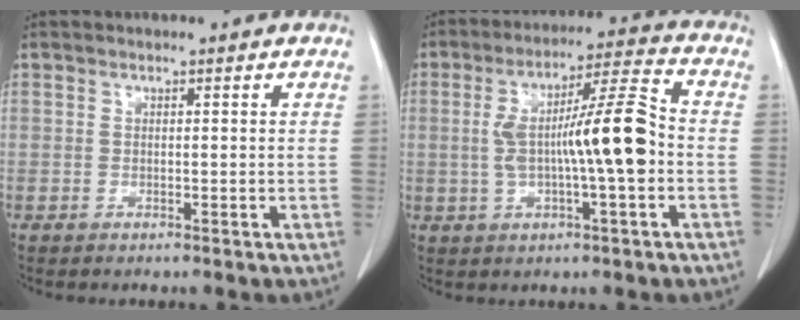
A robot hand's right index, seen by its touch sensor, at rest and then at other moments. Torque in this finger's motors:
{"motor_torque": [0.76, -0.18, 0.38, 0.15]}